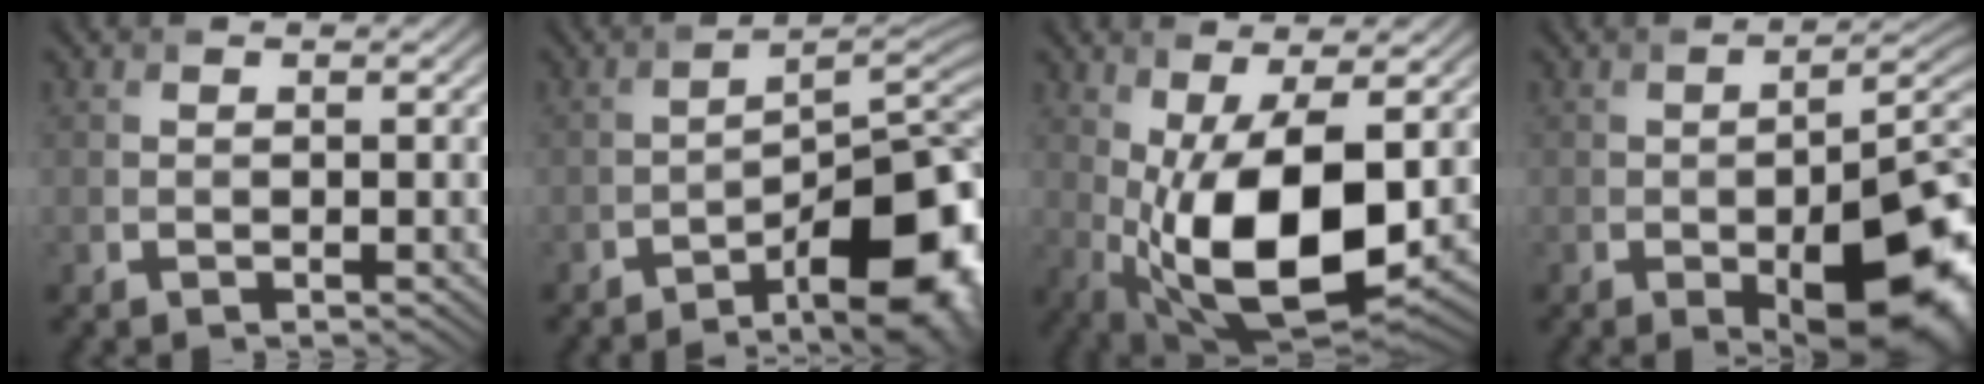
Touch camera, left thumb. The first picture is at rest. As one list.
[{"total": 12.5, "force": [-6.7, 4.1, 9.7], "torque": [-0.131, -0.007, -0.098]}, {"total": 14.2, "force": [-1.3, 6.2, 12.8], "torque": [-0.226, -0.018, -0.010]}, {"total": 13.9, "force": [-4.6, 6.2, 11.6], "torque": [-0.156, -0.031, -0.051]}]